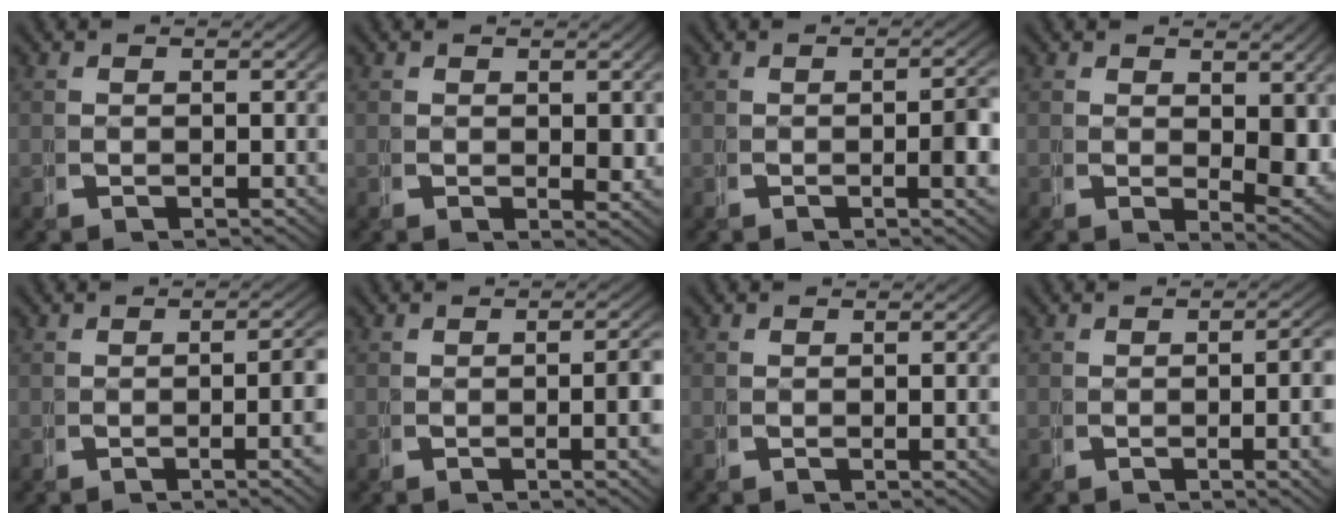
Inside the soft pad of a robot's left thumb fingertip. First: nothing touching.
{"total": 1.4, "force": [0.5, 0.7, 1.2], "torque": [-0.019, -0.010, 0.013]}
{"total": 3.0, "force": [-0.3, 0.5, 2.9], "torque": [-0.041, 0.001, -0.006]}
{"total": 3.8, "force": [1.2, 1.8, 3.2], "torque": [-0.044, -0.019, 0.029]}
{"total": 3.6, "force": [-0.6, 0.5, 3.5], "torque": [-0.051, 0.002, -0.009]}
{"total": 3.2, "force": [-0.3, 0.5, 3.2], "torque": [-0.047, 0.001, -0.005]}
{"total": 0.6, "force": [0.0, -0.1, 0.6], "torque": [-0.012, 0.003, 0.001]}
{"total": 3.6, "force": [-0.6, 0.6, 3.5], "torque": [-0.050, 0.002, -0.007]}